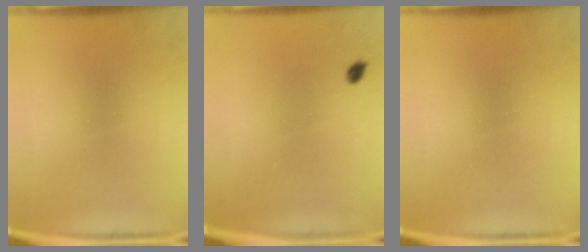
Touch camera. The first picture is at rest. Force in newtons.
{"total": 1.0}
{"total": 0.0}